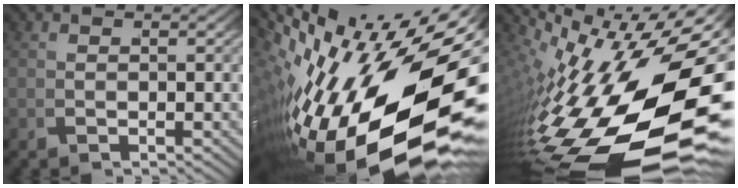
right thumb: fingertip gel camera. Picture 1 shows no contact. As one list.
[{"total": 24.7, "force": [-1.9, 13.8, 20.4], "torque": [-0.330, -0.044, 0.006]}, {"total": 19.7, "force": [-2.3, 8.7, 17.5], "torque": [-0.268, -0.046, -0.001]}]